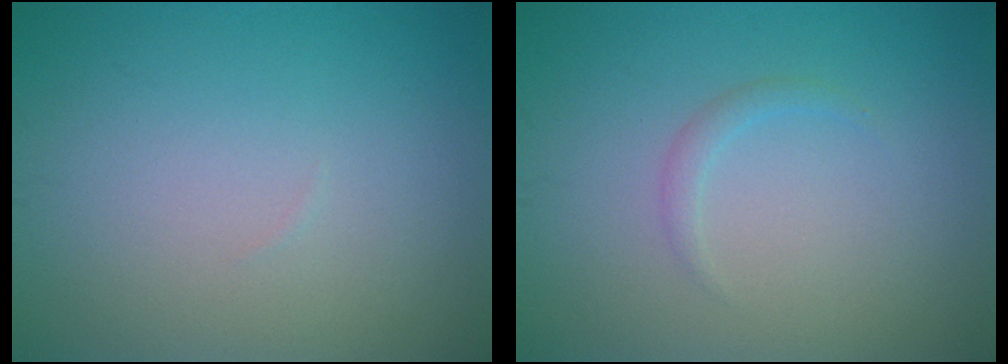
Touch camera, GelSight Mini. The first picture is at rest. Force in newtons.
{"total": 0.9, "press": 0.9, "slide": 0.0}